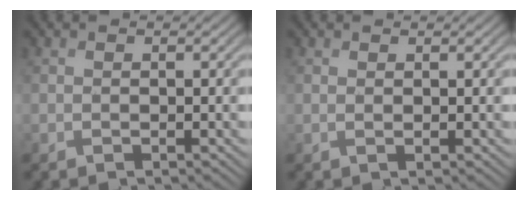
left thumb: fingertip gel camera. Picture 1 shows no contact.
{"total": 0.7, "force": [0.5, 0.0, 0.5], "torque": [-0.012, 0.002, 0.008]}